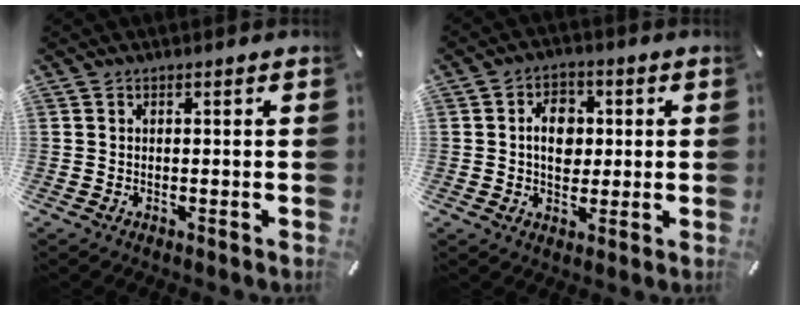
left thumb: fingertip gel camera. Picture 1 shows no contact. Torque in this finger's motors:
{"motor_torque": [0.49, 1.33, 0.93, -0.16, 0.20]}